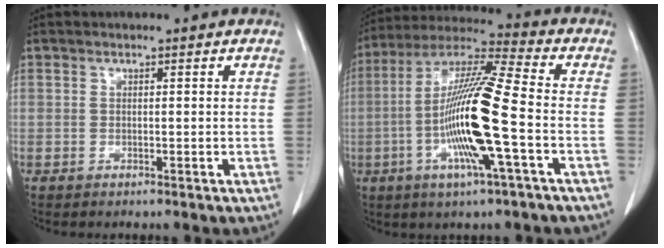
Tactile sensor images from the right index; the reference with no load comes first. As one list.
[{"total": 16.5, "force": [-3.6, 0.1, 16.1], "torque": [-0.317, -0.006, -0.078]}]